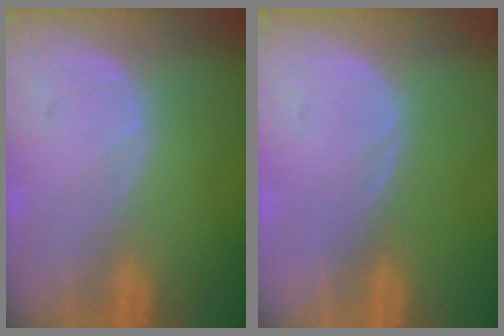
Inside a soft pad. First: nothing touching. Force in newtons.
{"total": 0.0}